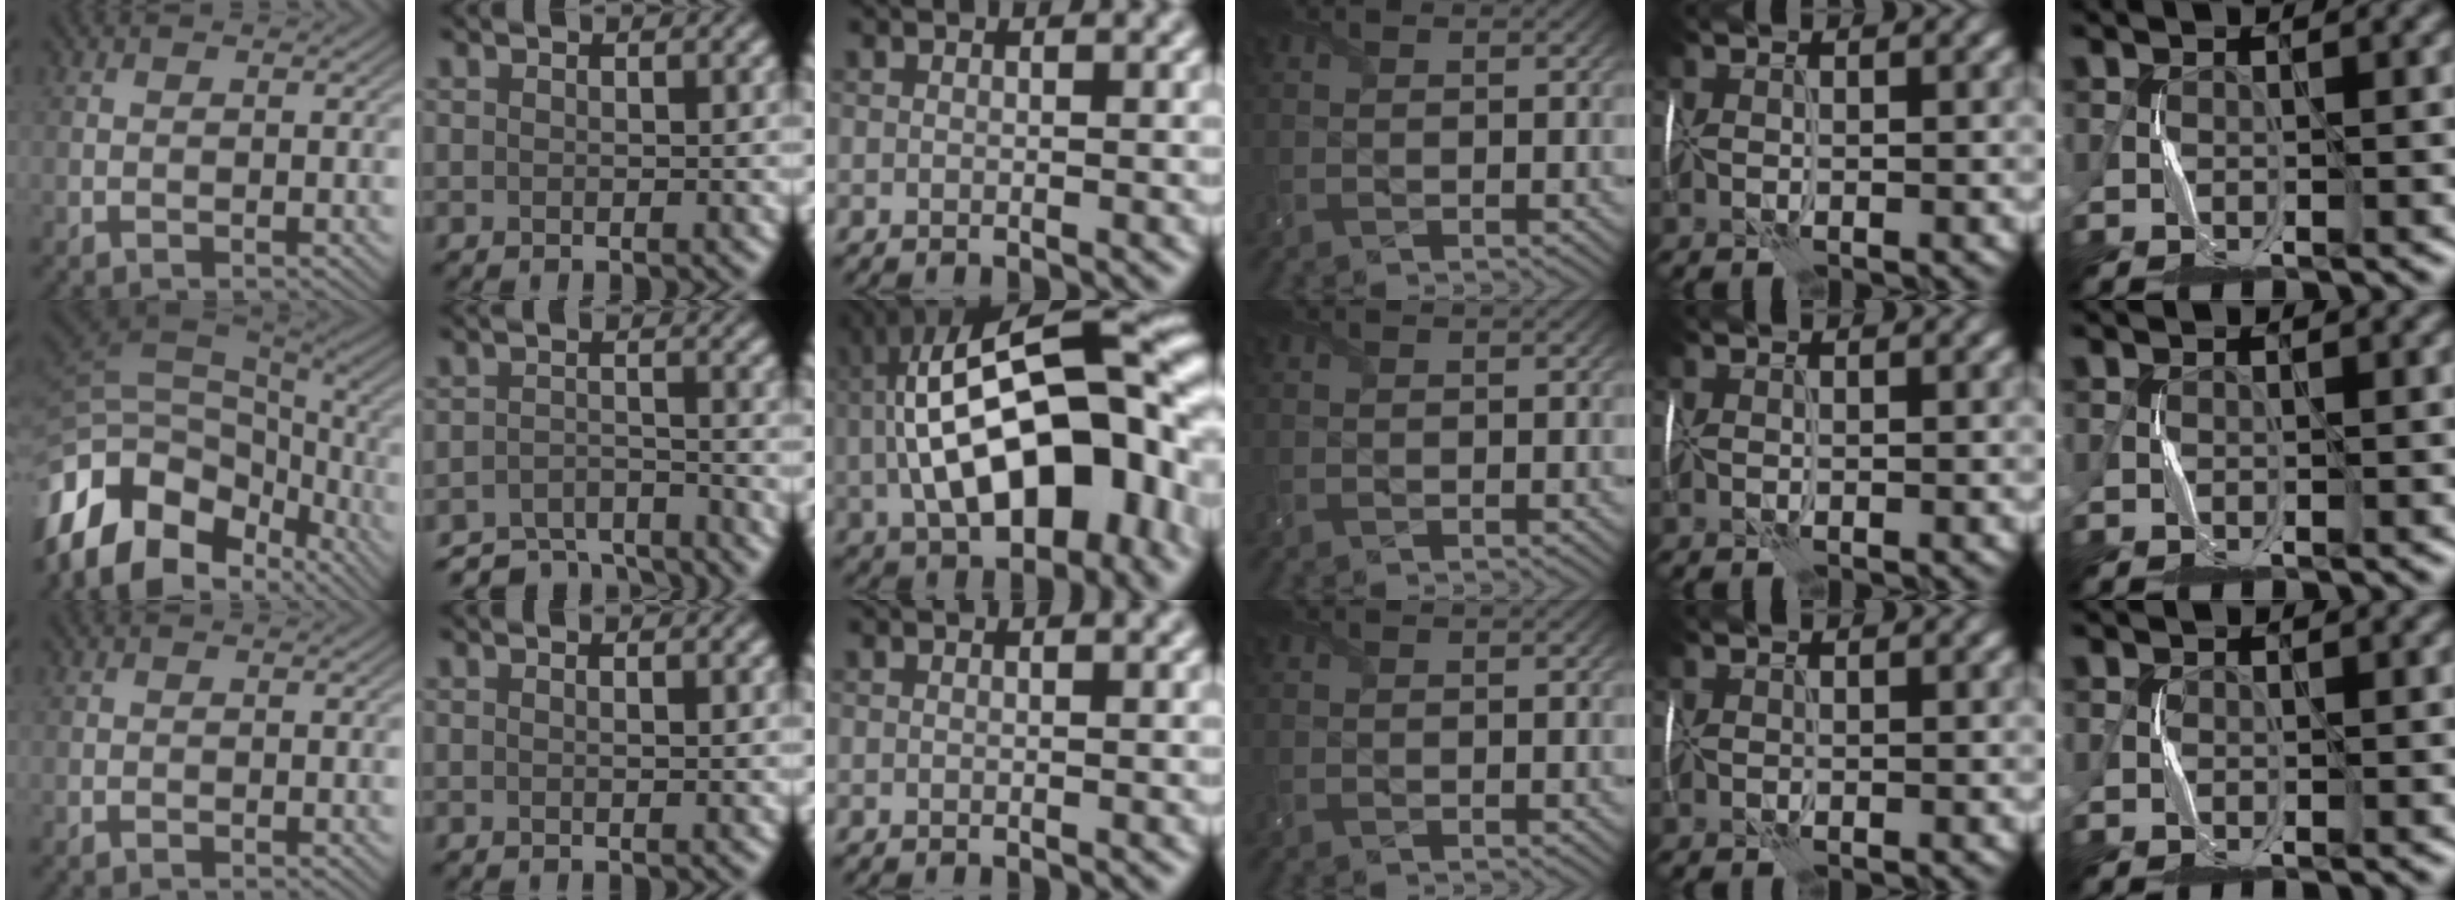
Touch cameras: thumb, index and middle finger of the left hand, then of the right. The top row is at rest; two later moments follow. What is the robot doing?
{"motion": "wrap", "object": "receipt paper"}